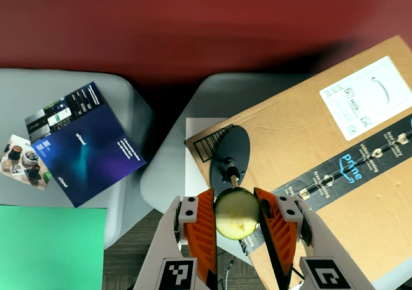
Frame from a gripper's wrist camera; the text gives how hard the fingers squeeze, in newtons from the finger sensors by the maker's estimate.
{"total": 11.8, "left": 12.1, "right": 11.5}